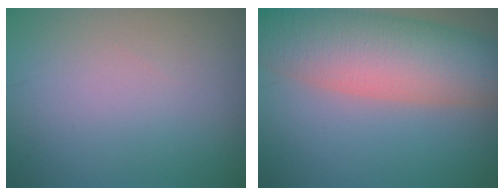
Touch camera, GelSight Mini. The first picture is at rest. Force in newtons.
{"total": 10.7, "press": 10.7, "slide": 0.7}